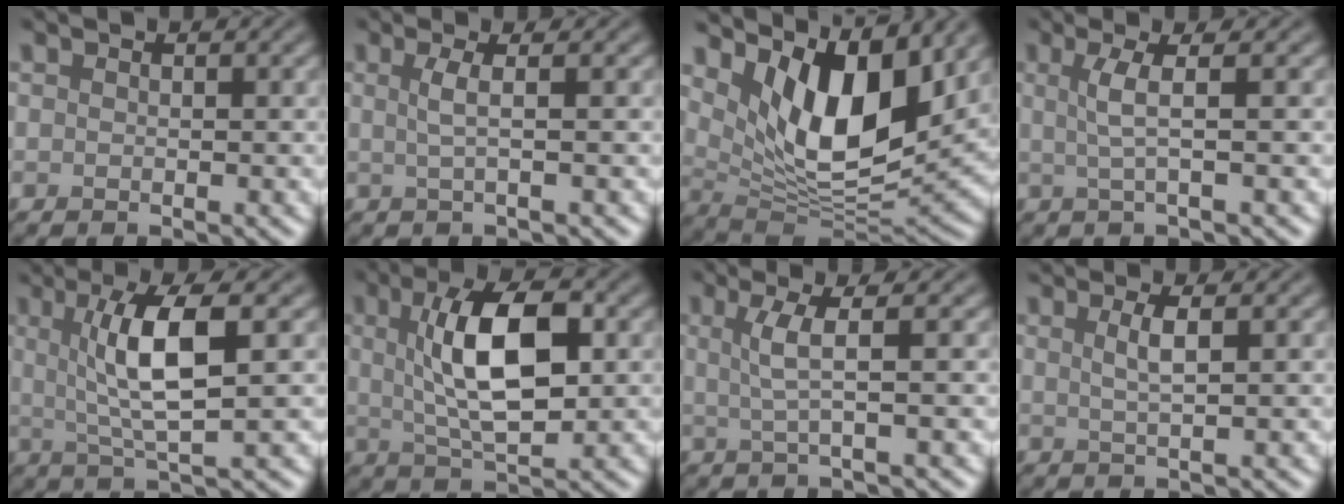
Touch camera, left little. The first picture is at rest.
{"total": 2.2, "force": [0.3, 0.6, 2.1], "torque": [-0.037, 0.002, -0.001]}
{"total": 9.9, "force": [4.3, 4.3, 7.8], "torque": [-0.131, -0.021, 0.075]}
{"total": 2.8, "force": [0.4, 0.5, 2.8], "torque": [-0.052, 0.000, 0.007]}
{"total": 6.4, "force": [1.3, 1.3, 6.1], "torque": [-0.111, 0.007, 0.027]}
{"total": 8.2, "force": [1.3, 3.3, 7.4], "torque": [-0.130, 0.006, 0.024]}
{"total": 3.2, "force": [0.6, 0.5, 3.1], "torque": [-0.059, 0.001, 0.013]}
{"total": 2.4, "force": [0.8, 0.7, 2.2], "torque": [-0.035, 0.003, 0.010]}